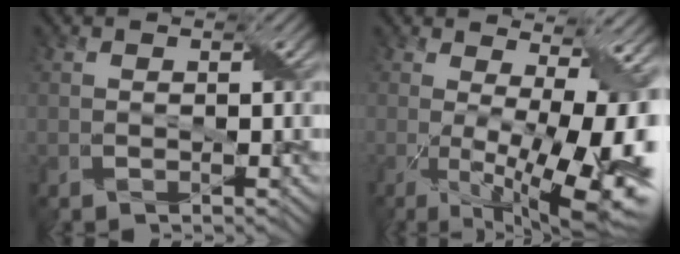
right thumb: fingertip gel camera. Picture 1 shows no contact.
{"total": 17.5, "force": [-1.3, 6.4, 16.2], "torque": [-0.197, -0.021, 0.000]}